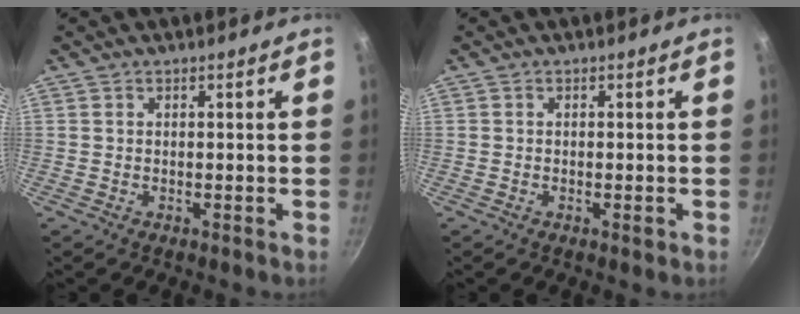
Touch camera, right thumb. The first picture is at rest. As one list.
[{"total": 1.1, "force": [-0.4, 0.3, 0.9], "torque": [-0.018, 0.001, -0.008]}]